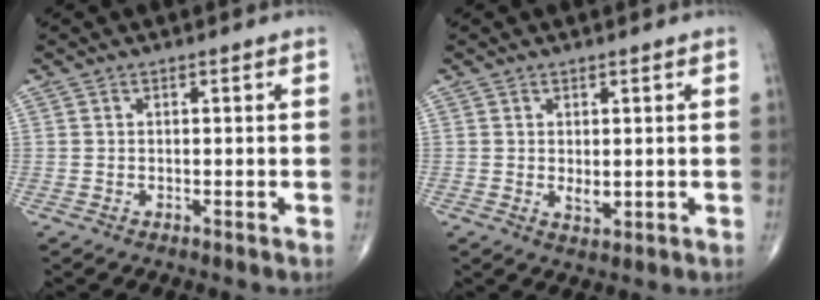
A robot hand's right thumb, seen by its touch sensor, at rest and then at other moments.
{"total": 2.3, "force": [0.1, 1.2, 1.9], "torque": [-0.025, -0.008, 0.006]}